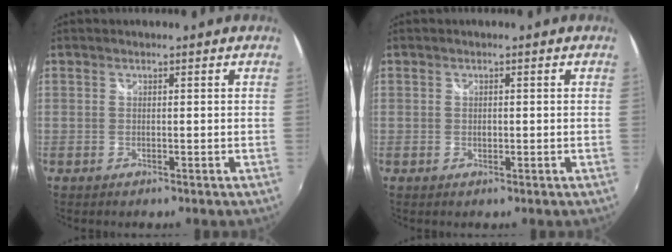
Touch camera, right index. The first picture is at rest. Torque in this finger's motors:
{"motor_torque": [0.13, 0.06, 0.02, 0.00]}